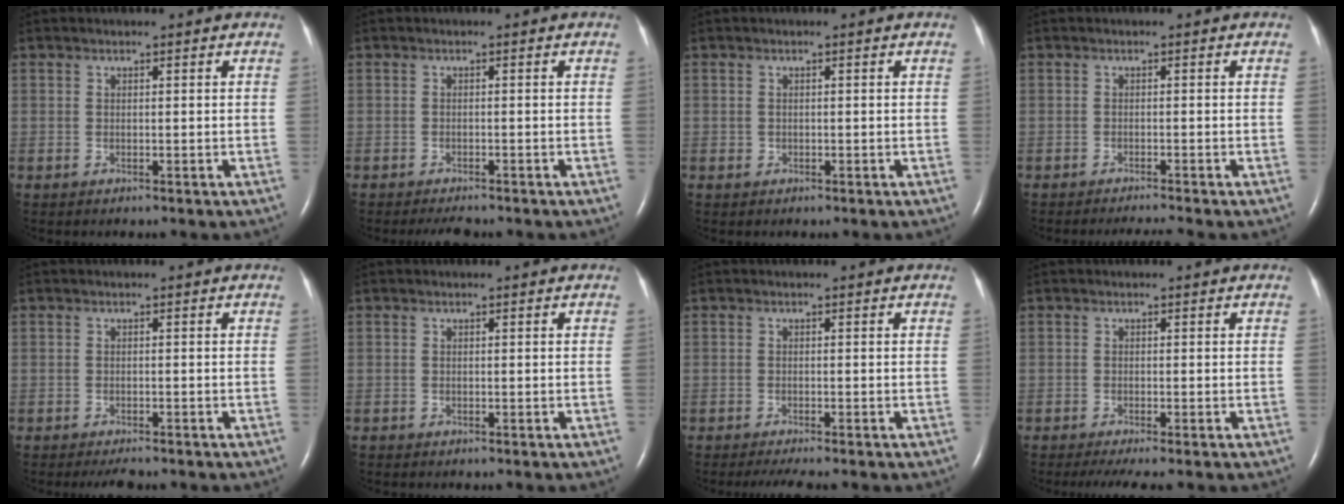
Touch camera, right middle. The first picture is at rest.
{"total": 2.7, "force": [-2.4, 0.5, 1.1], "torque": [-0.019, -0.007, -0.032]}
{"total": 0.6, "force": [-0.2, 0.5, 0.0], "torque": [0.000, 0.005, -0.004]}
{"total": 2.8, "force": [-2.5, -1.1, 0.6], "torque": [-0.011, -0.009, -0.039]}
{"total": 2.4, "force": [-2.0, 0.5, 1.1], "torque": [-0.019, -0.006, -0.026]}
{"total": 0.0}
{"total": 3.7, "force": [-3.1, 0.1, 2.1], "torque": [-0.031, -0.009, -0.046]}
{"total": 3.8, "force": [-2.9, 0.1, 2.5], "torque": [-0.041, -0.012, -0.046]}